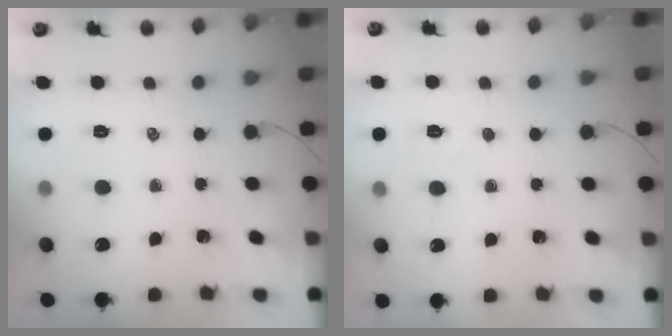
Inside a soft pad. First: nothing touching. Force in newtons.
{"total": 4.7, "press": 4.6, "slide": 1.2}